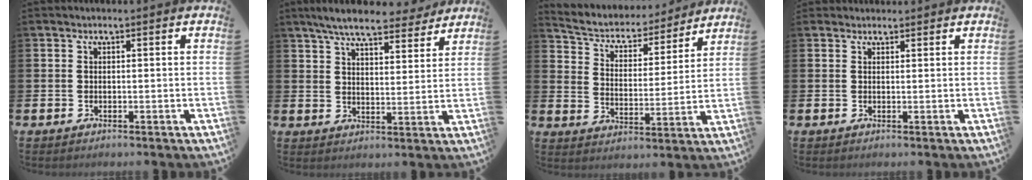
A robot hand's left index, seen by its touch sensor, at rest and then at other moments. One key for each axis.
{"total": 7.6, "fx": 6.9, "fy": 1.6, "fz": 2.7, "tx": -0.052, "ty": -0.038, "tz": 0.118}
{"total": 5.1, "fx": 4.7, "fy": 1.9, "fz": 0.8, "tx": -0.045, "ty": -0.041, "tz": 0.073}
{"total": 1.3, "fx": 1.2, "fy": 0.4, "fz": 0.0, "tx": 0.020, "ty": -0.006, "tz": 0.018}